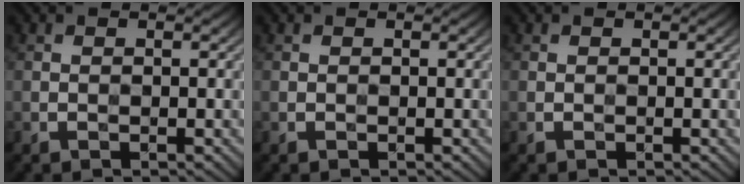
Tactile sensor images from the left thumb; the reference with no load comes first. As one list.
[{"total": 0.0}, {"total": 0.0}]